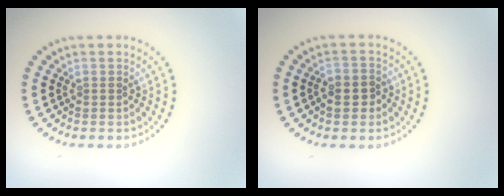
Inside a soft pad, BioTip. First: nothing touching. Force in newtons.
{"total": 2.3, "press": 2.2, "slide": 0.7}